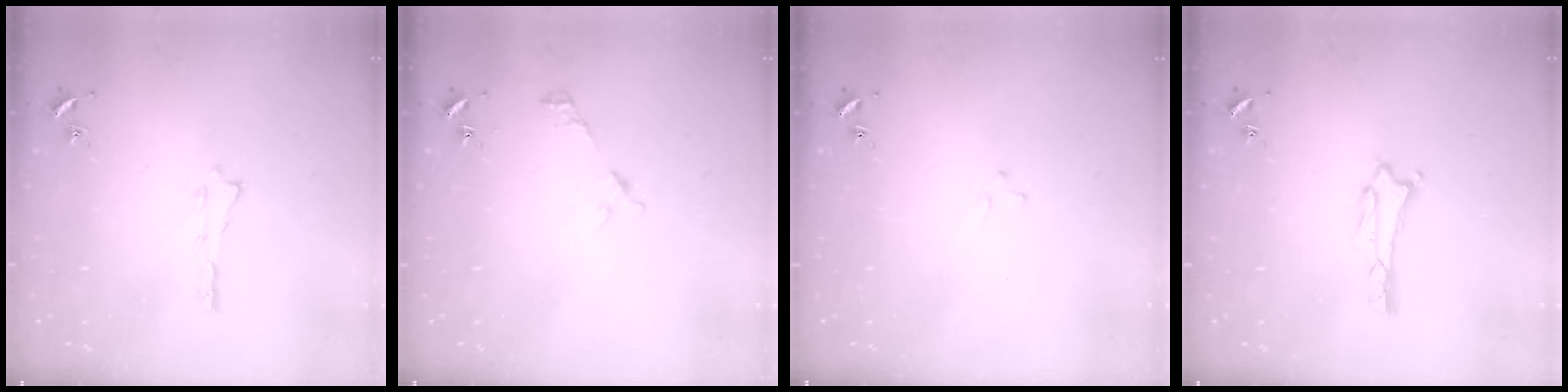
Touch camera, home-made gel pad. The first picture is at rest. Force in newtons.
{"total": 2.2, "press": 2.2, "slide": 0.3}
{"total": 1.2, "press": 1.2, "slide": 0.2}
{"total": 1.6, "press": 1.6, "slide": 0.2}